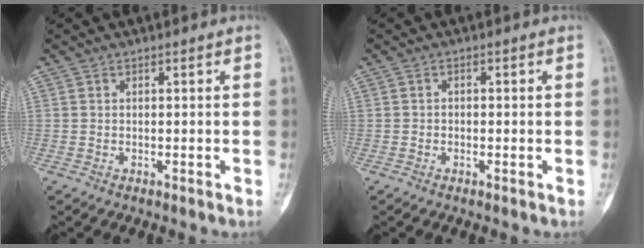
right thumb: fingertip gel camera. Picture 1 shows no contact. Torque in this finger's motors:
{"motor_torque": [-0.30, -0.02, 0.07, -0.08, 0.02]}